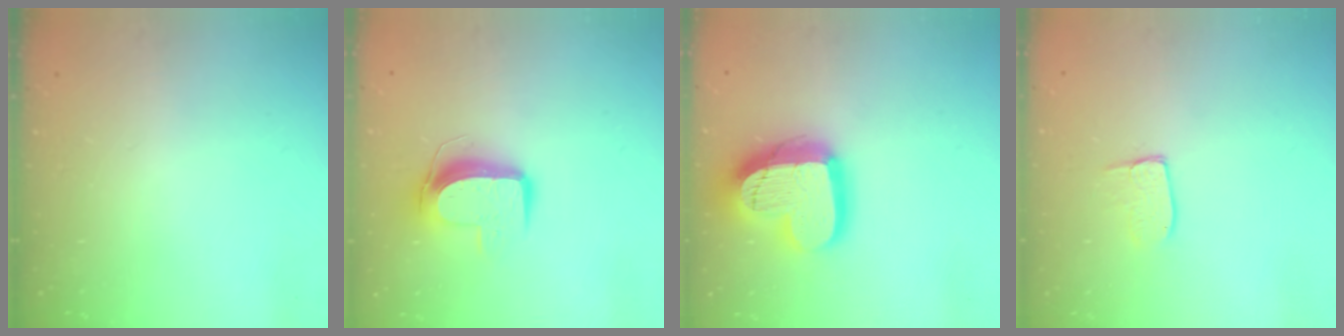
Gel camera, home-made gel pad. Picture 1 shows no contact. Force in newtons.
{"total": 9.8, "press": 9.7, "slide": 1.0}
{"total": 19.3, "press": 19.2, "slide": 1.7}
{"total": 5.3, "press": 5.3, "slide": 0.4}